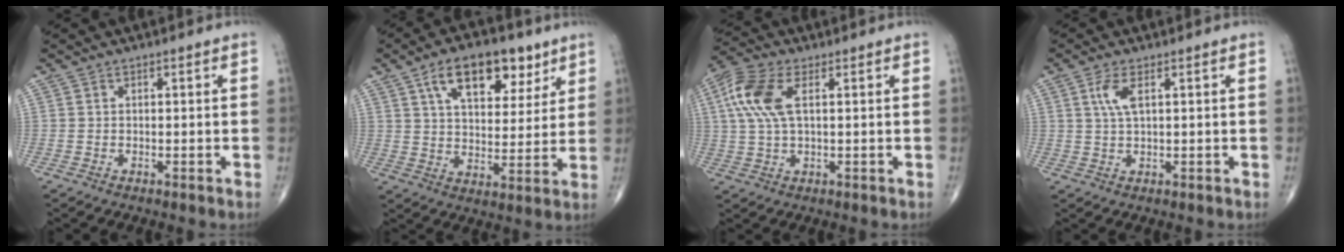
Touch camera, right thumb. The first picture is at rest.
{"total": 14.9, "force": [7.9, 7.8, 10.0], "torque": [-0.119, -0.025, 0.129]}
{"total": 9.6, "force": [2.6, 4.6, 8.1], "torque": [-0.194, 0.016, 0.048]}
{"total": 3.8, "force": [1.3, 1.2, 3.4], "torque": [-0.078, 0.001, 0.030]}